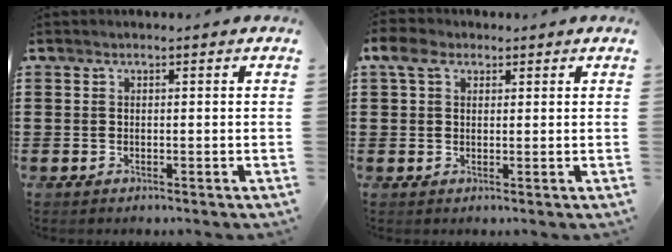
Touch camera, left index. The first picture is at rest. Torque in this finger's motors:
{"motor_torque": [1.10, -0.24, 0.10, 0.04]}